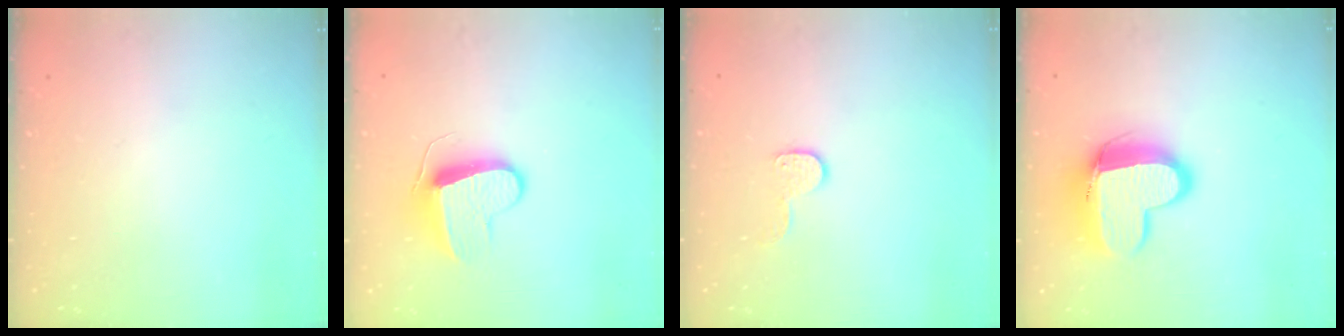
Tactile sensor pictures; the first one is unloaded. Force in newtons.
{"total": 9.3, "press": 9.3, "slide": 0.5}
{"total": 5.9, "press": 5.9, "slide": 0.5}
{"total": 15.6, "press": 15.5, "slide": 1.5}